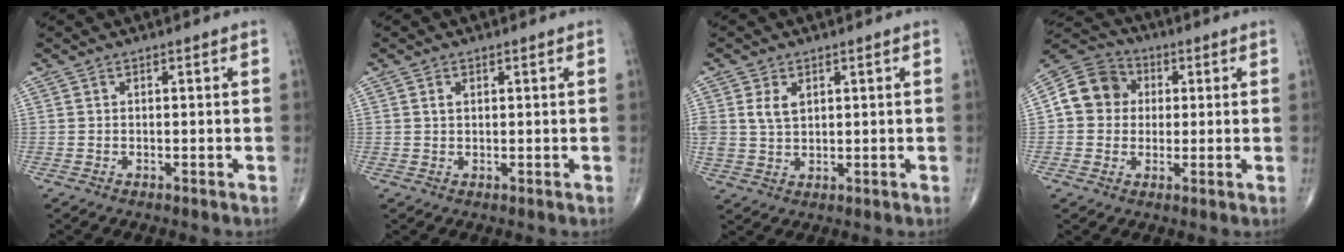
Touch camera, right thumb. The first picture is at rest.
{"total": 1.4, "force": [0.6, 0.9, 0.9], "torque": [-0.016, 0.000, 0.011]}
{"total": 4.3, "force": [1.5, 2.8, 2.8], "torque": [-0.047, -0.006, 0.034]}
{"total": 10.0, "force": [1.2, 8.9, 4.4], "torque": [-0.058, 0.016, 0.008]}